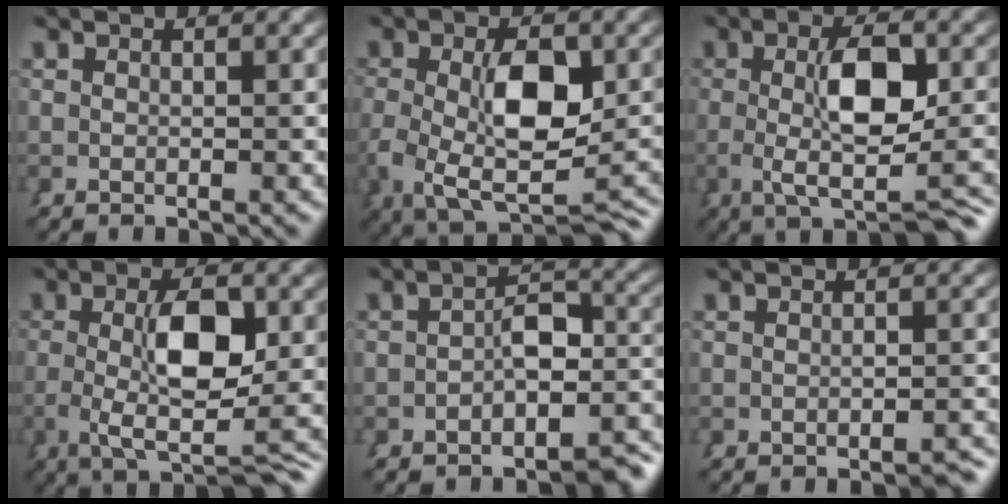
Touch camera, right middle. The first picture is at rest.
{"total": 11.1, "force": [-2.2, 6.1, 9.0], "torque": [-0.179, -0.039, -0.009]}
{"total": 9.4, "force": [-0.8, 2.5, 9.0], "torque": [-0.133, -0.012, 0.000]}
{"total": 10.3, "force": [-1.0, 3.6, 9.6], "torque": [-0.151, -0.017, -0.002]}
{"total": 5.4, "force": [-3.1, 2.2, 3.8], "torque": [-0.035, -0.003, -0.049]}
{"total": 2.1, "force": [-1.8, 0.7, 0.9], "torque": [-0.004, 0.001, -0.028]}